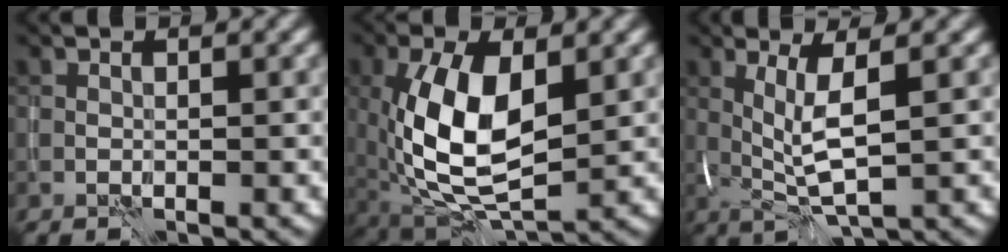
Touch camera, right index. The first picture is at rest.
{"total": 10.1, "force": [0.3, 5.1, 8.7], "torque": [-0.184, -0.003, 0.008]}
{"total": 4.6, "force": [0.5, 1.0, 4.5], "torque": [-0.095, -0.008, 0.016]}